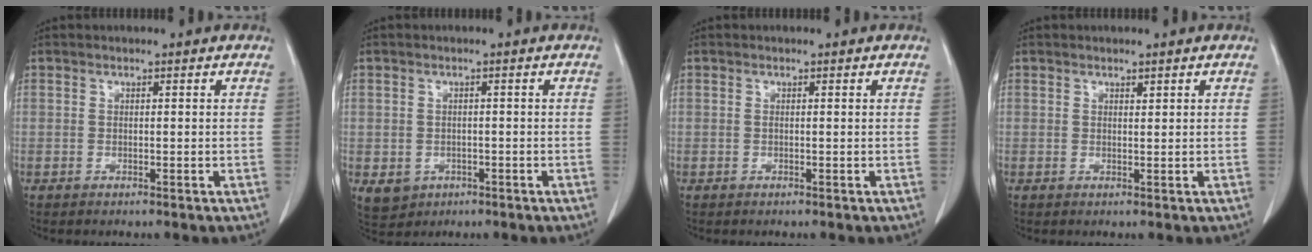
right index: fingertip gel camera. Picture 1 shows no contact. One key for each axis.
{"total": 4.1, "fx": -1.4, "fy": 3.7, "fz": 1.1, "tx": -0.017, "ty": 0.001, "tz": -0.011}
{"total": 0.0}
{"total": 0.6, "fx": 0.5, "fy": 0.1, "fz": 0.3, "tx": -0.008, "ty": -0.005, "tz": 0.007}